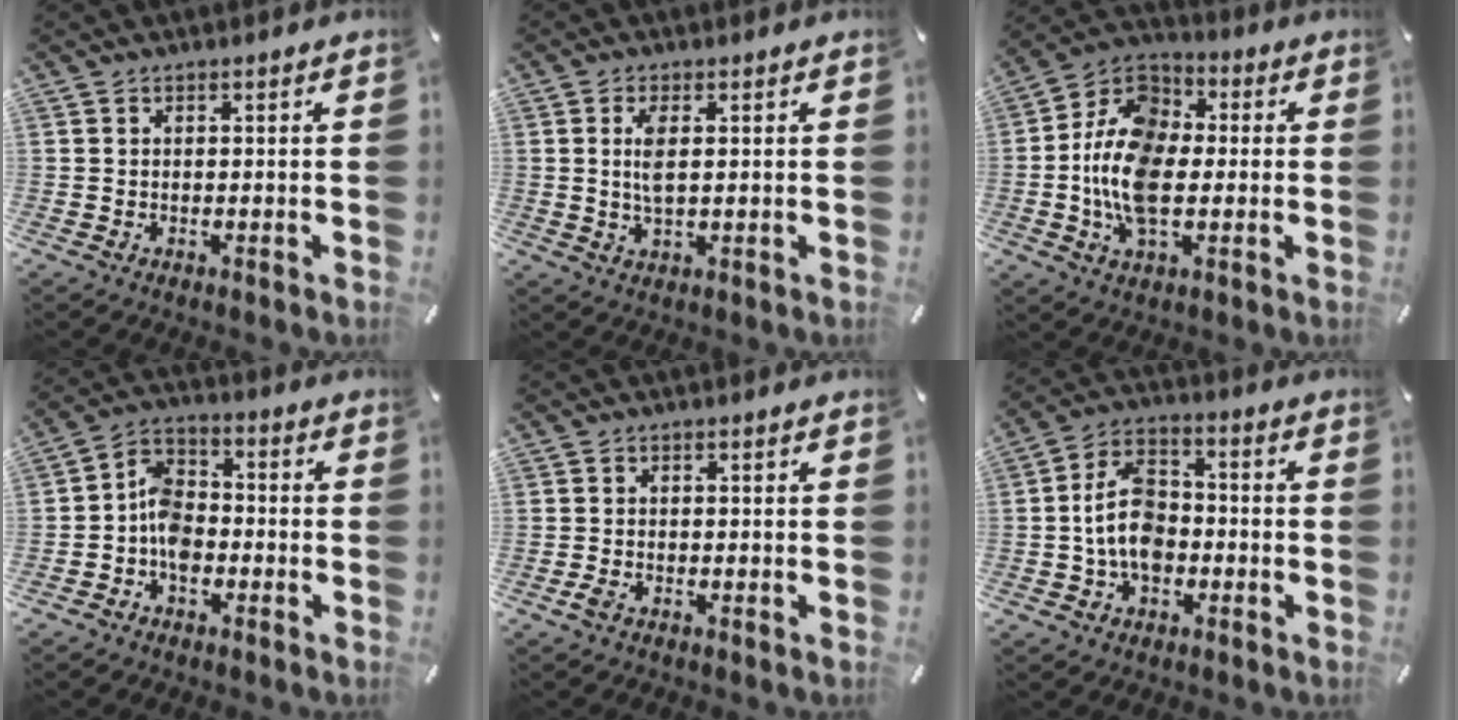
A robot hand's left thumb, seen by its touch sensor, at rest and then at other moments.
{"total": 4.6, "force": [0.8, 1.7, 4.2], "torque": [-0.102, -0.002, 0.007]}
{"total": 14.9, "force": [-2.5, 9.6, 11.1], "torque": [-0.260, 0.005, -0.051]}
{"total": 7.9, "force": [-2.8, 5.9, 4.4], "torque": [-0.094, 0.023, -0.050]}
{"total": 1.3, "force": [-0.7, 0.5, 1.0], "torque": [-0.027, -0.002, -0.016]}
{"total": 11.1, "force": [-2.0, 7.9, 7.4], "torque": [-0.153, 0.020, -0.037]}